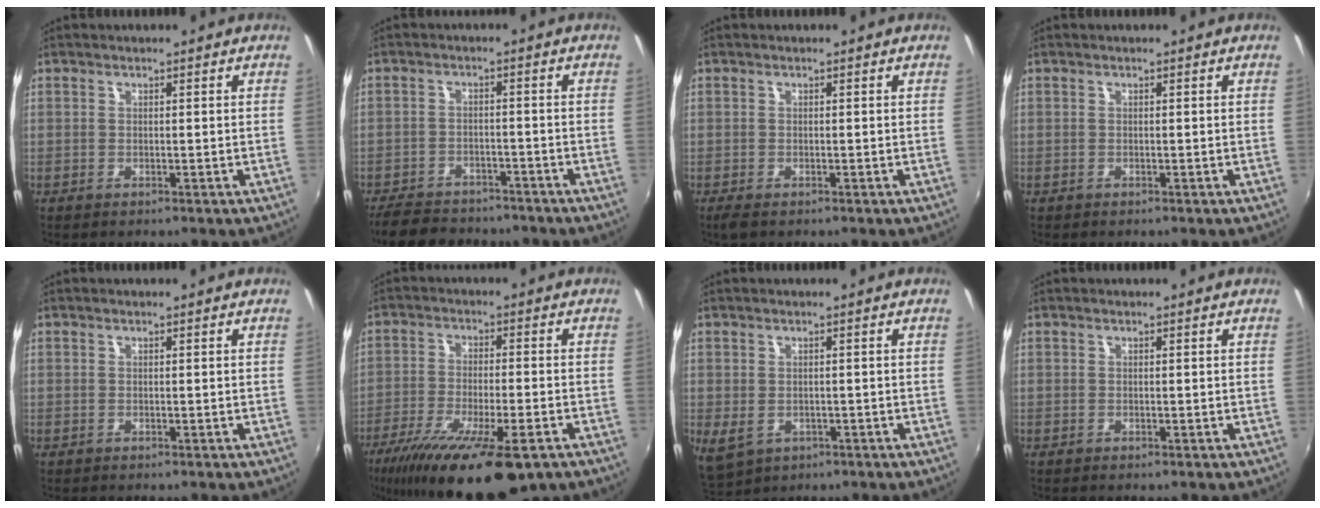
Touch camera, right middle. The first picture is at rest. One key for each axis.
{"total": 12.1, "fx": -10.2, "fy": 4.6, "fz": 4.4, "tx": -0.113, "ty": -0.011, "tz": -0.155}
{"total": 1.7, "fx": -1.0, "fy": 0.6, "fz": 1.1, "tx": -0.023, "ty": -0.008, "tz": -0.018}
{"total": 0.0}
{"total": 0.0}
{"total": 20.1, "fx": -13.1, "fy": 5.0, "fz": 14.3, "tx": -0.270, "ty": -0.068, "tz": -0.211}
{"total": 3.9, "fx": -1.1, "fy": 3.0, "fz": 2.2, "tx": -0.043, "ty": -0.009, "tz": -0.011}
{"total": 0.0}